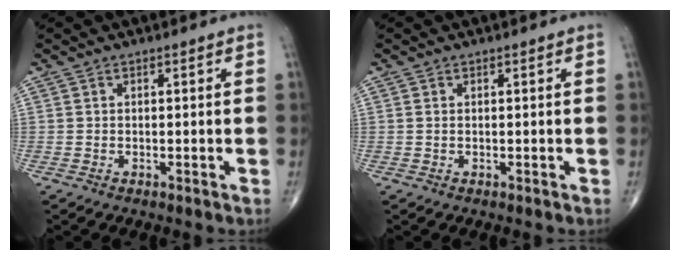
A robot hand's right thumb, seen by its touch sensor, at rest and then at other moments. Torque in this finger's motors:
{"motor_torque": [-0.27, 0.03, 0.21, 0.17, 0.01]}